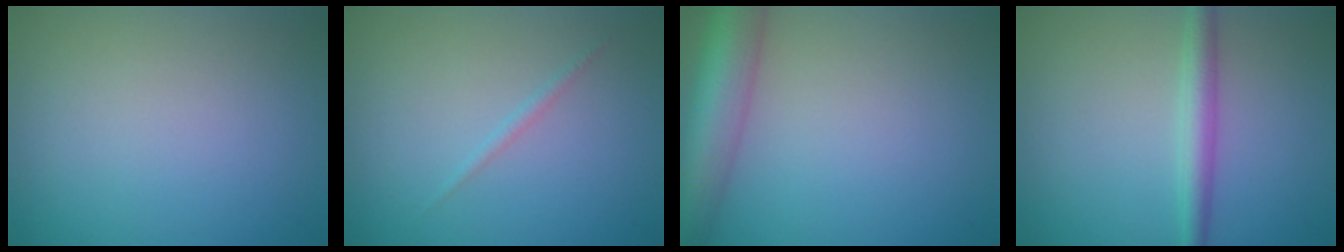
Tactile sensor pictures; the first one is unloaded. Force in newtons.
{"total": 0.6, "press": 0.6, "slide": 0.1}
{"total": 7.4, "press": 7.4, "slide": 0.4}
{"total": 2.7, "press": 2.7, "slide": 0.0}